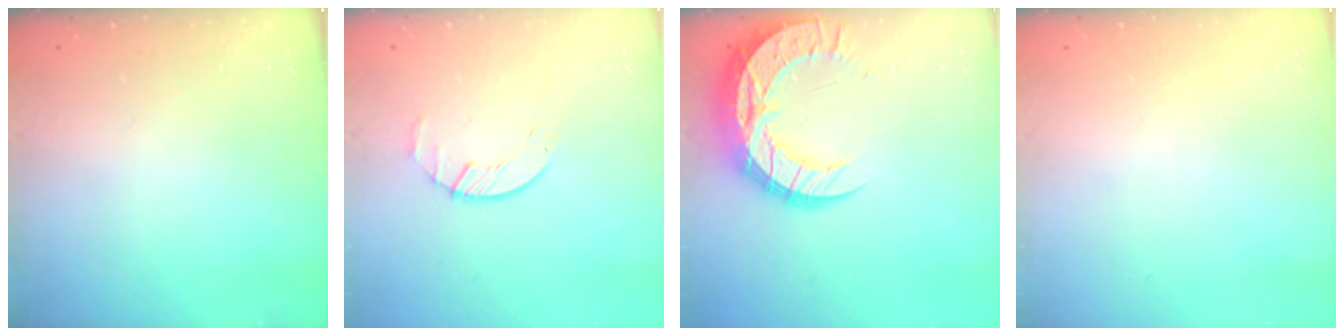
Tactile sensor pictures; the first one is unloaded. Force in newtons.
{"total": 1.8, "press": 1.7, "slide": 0.3}
{"total": 17.5, "press": 17.4, "slide": 1.4}
{"total": 0.0}